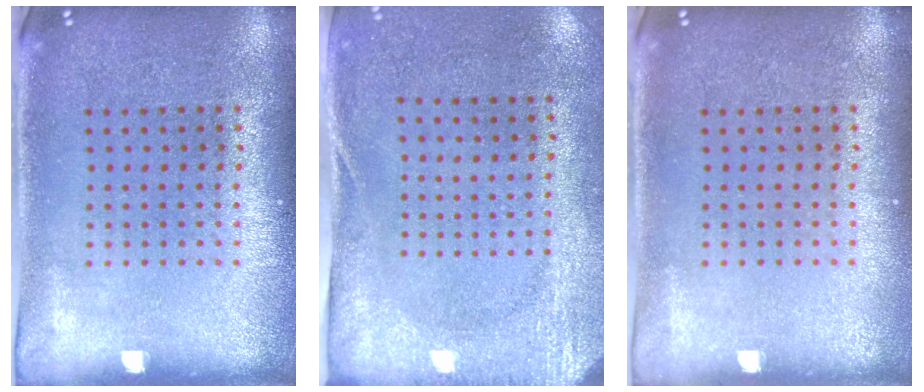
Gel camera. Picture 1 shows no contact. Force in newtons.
{"total": 2.7, "press": 2.1, "slide": 1.7}
{"total": 0.0}